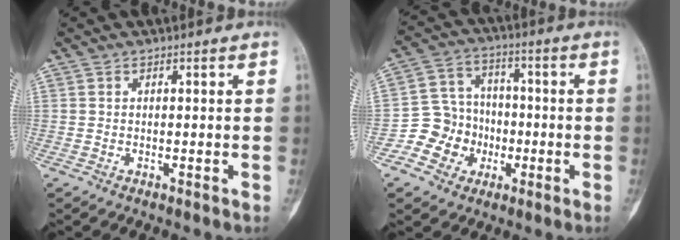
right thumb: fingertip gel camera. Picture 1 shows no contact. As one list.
[{"total": 10.1, "force": [-3.3, 9.2, 2.5], "torque": [0.006, 0.042, -0.063]}]